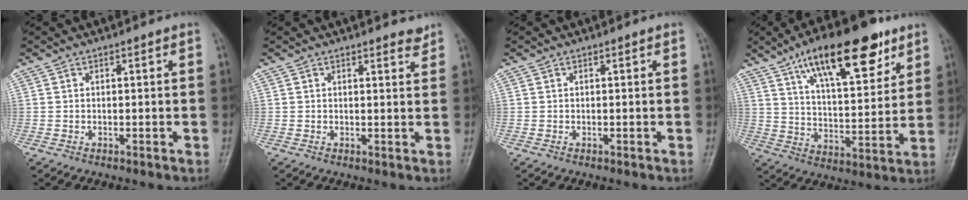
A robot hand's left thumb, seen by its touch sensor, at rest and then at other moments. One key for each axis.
{"total": 1.8, "fx": 1.6, "fy": 0.5, "fz": 0.5, "tx": 0.000, "ty": -0.014, "tz": 0.018}
{"total": 0.0}
{"total": 20.3, "fx": 11.6, "fy": 7.7, "fz": 14.8, "tx": -0.199, "ty": -0.036, "tz": 0.193}